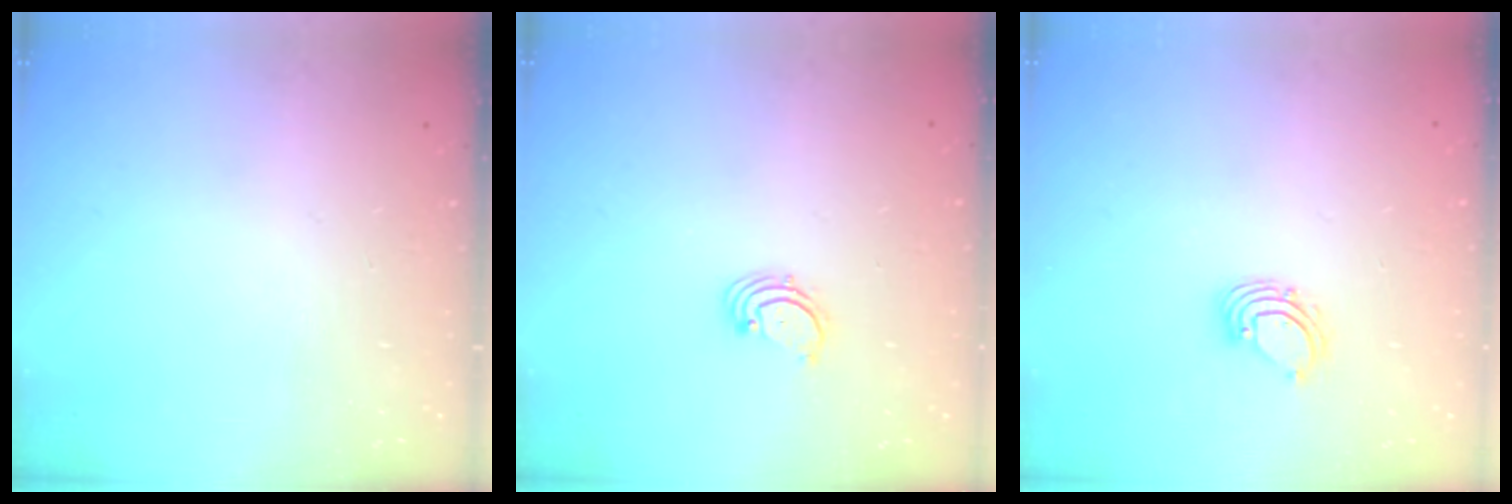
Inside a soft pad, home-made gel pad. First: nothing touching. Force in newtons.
{"total": 1.7, "press": 1.6, "slide": 0.2}
{"total": 2.6, "press": 2.6, "slide": 0.2}